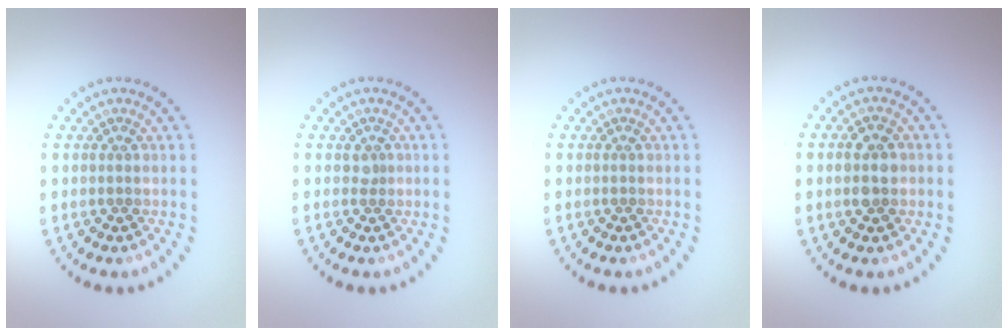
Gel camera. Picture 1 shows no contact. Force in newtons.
{"total": 0.8, "press": 0.6, "slide": 0.6}
{"total": 0.0}
{"total": 2.8, "press": 2.8, "slide": 0.2}